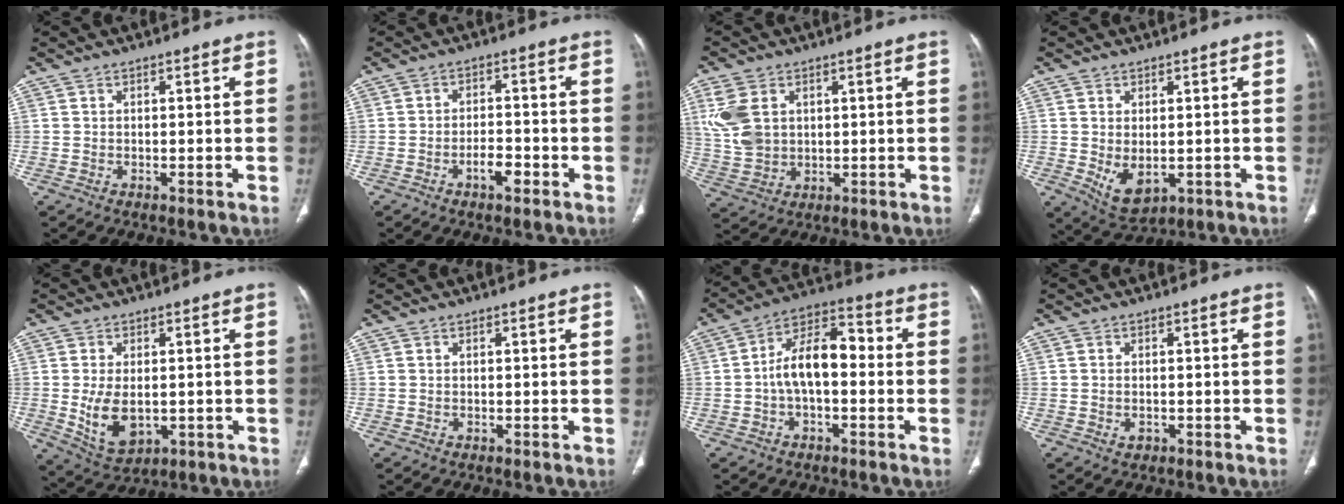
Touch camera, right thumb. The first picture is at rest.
{"total": 4.0, "force": [-2.1, 1.7, 2.8], "torque": [-0.042, 0.017, -0.036]}
{"total": 9.4, "force": [2.8, 6.8, 5.9], "torque": [-0.124, -0.005, 0.067]}
{"total": 6.2, "force": [-0.8, 3.7, 4.9], "torque": [-0.079, -0.010, 0.006]}
{"total": 8.5, "force": [-0.8, 5.2, 6.7], "torque": [-0.115, -0.012, 0.004]}
{"total": 0.0}
{"total": 11.0, "force": [-0.9, 6.0, 9.2], "torque": [-0.148, 0.042, -0.025]}
{"total": 1.5, "force": [-0.4, 1.1, 0.9], "torque": [-0.014, 0.004, -0.003]}